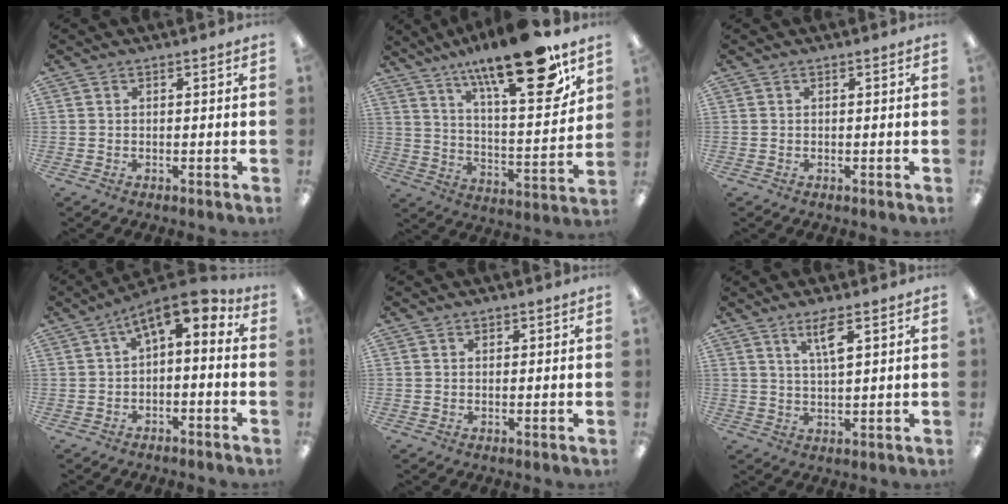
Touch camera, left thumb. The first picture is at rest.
{"total": 22.0, "force": [15.3, 5.3, 14.8], "torque": [-0.225, -0.101, 0.243]}
{"total": 0.0}
{"total": 7.9, "force": [2.7, 3.2, 6.7], "torque": [-0.097, -0.018, 0.042]}
{"total": 0.7, "force": [0.5, 0.6, 0.1], "torque": [-0.002, 0.002, 0.008]}
{"total": 5.2, "force": [3.1, 1.1, 4.1], "torque": [-0.074, -0.006, 0.049]}